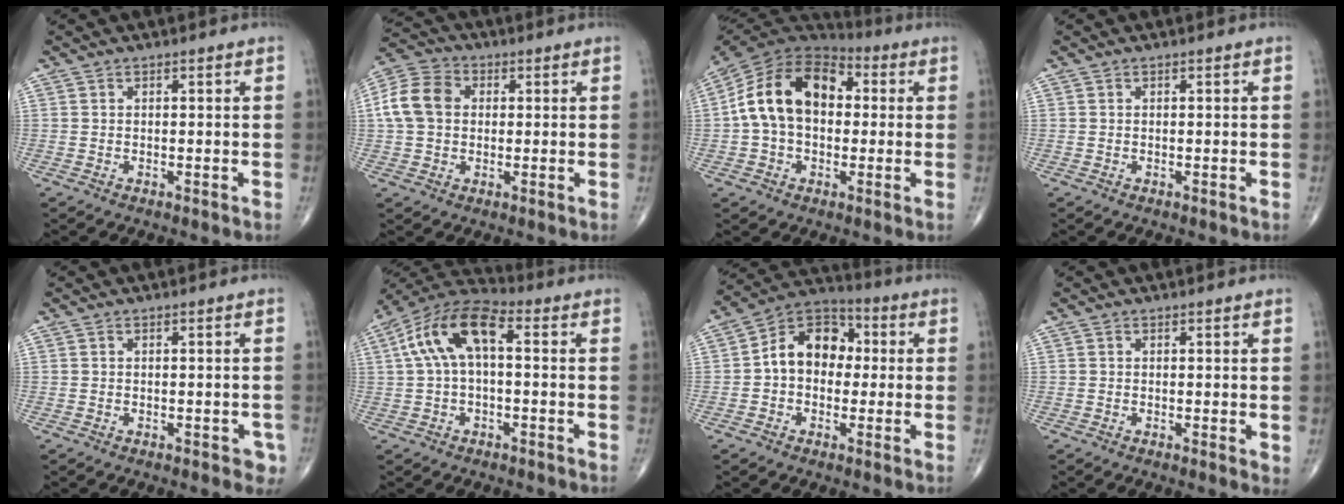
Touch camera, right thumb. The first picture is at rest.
{"total": 9.8, "force": [1.0, 7.6, 6.1], "torque": [-0.113, 0.025, 0.011]}
{"total": 17.3, "force": [1.4, 11.8, 12.5], "torque": [-0.208, 0.040, 0.015]}
{"total": 0.0}
{"total": 2.4, "force": [-1.0, 1.4, 1.7], "torque": [-0.005, 0.002, -0.011]}
{"total": 12.7, "force": [1.9, 6.3, 10.9], "torque": [-0.213, 0.042, 0.024]}
{"total": 12.1, "force": [0.6, 9.0, 8.1], "torque": [-0.100, 0.034, -0.006]}
{"total": 1.5, "force": [0.2, 0.6, 1.3], "torque": [-0.019, -0.007, -0.001]}